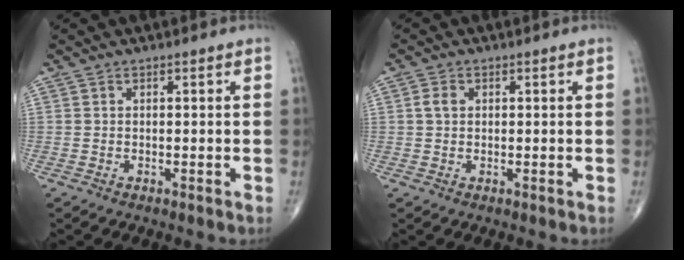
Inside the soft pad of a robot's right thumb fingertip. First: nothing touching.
{"total": 2.1, "force": [0.4, 1.6, 1.3], "torque": [-0.024, 0.005, 0.008]}